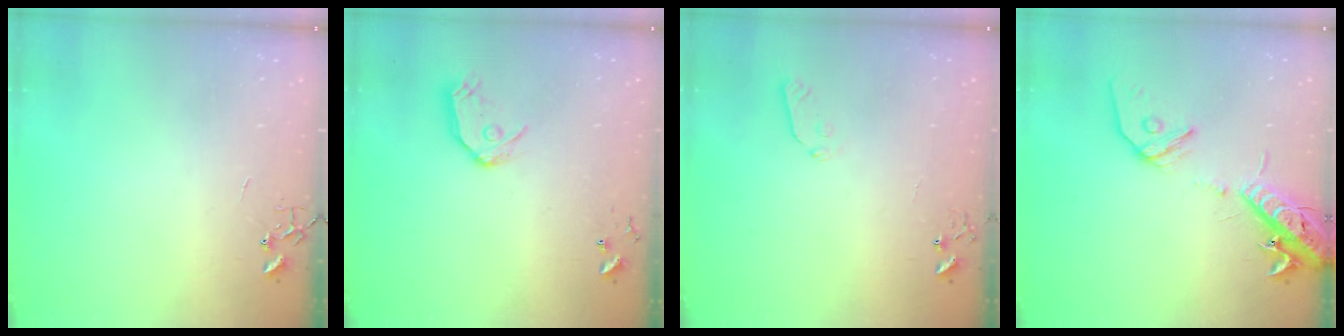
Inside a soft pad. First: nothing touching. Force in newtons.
{"total": 9.6, "press": 9.6, "slide": 1.0}
{"total": 4.8, "press": 4.7, "slide": 0.7}
{"total": 15.4, "press": 15.0, "slide": 3.5}